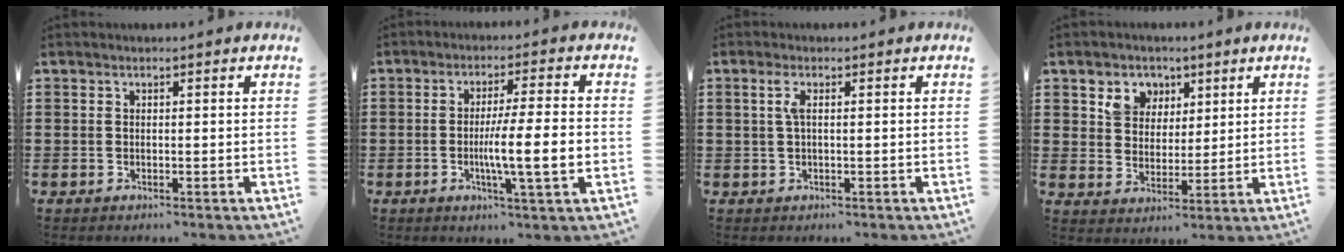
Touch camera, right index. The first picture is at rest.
{"total": 8.3, "force": [-1.7, 0.2, 8.1], "torque": [-0.143, -0.011, -0.032]}
{"total": 2.1, "force": [0.4, 0.5, 2.0], "torque": [-0.042, 0.002, 0.005]}
{"total": 5.2, "force": [2.9, 4.3, 0.7], "torque": [-0.032, 0.011, 0.053]}